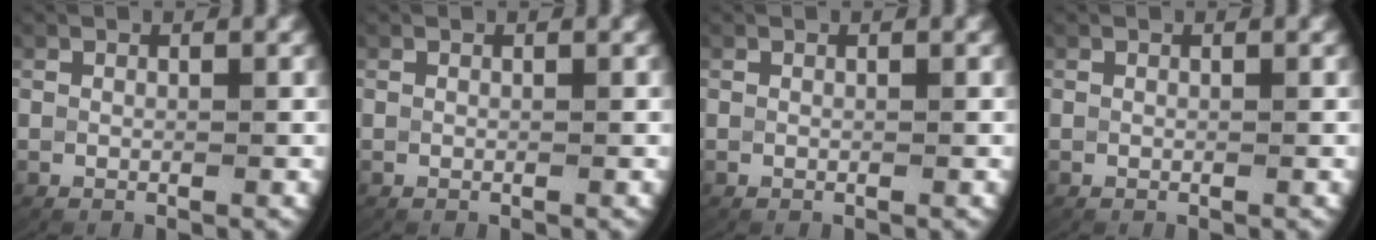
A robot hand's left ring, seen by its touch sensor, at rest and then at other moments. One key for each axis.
{"total": 0.0}
{"total": 0.0}
{"total": 0.0}